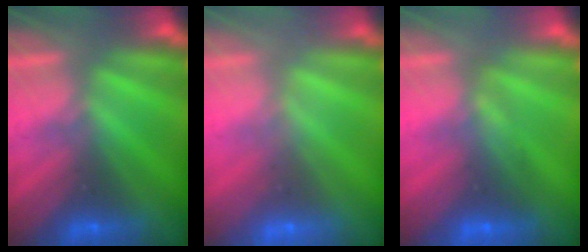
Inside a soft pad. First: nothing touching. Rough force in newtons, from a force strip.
{"total": 1.6}
{"total": 1.7}